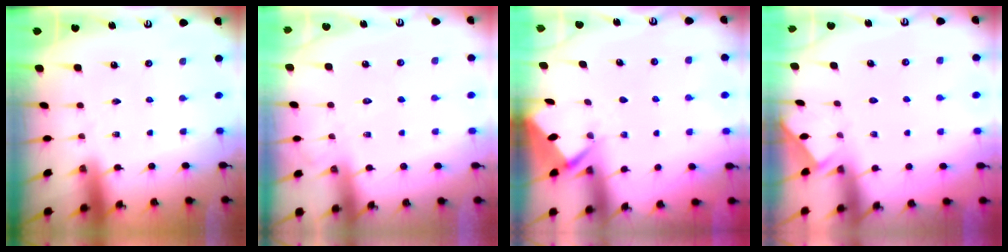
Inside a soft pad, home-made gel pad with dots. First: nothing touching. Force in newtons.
{"total": 6.0, "press": 6.0, "slide": 0.8}
{"total": 2.8, "press": 2.8, "slide": 0.4}
{"total": 1.2, "press": 1.2, "slide": 0.2}